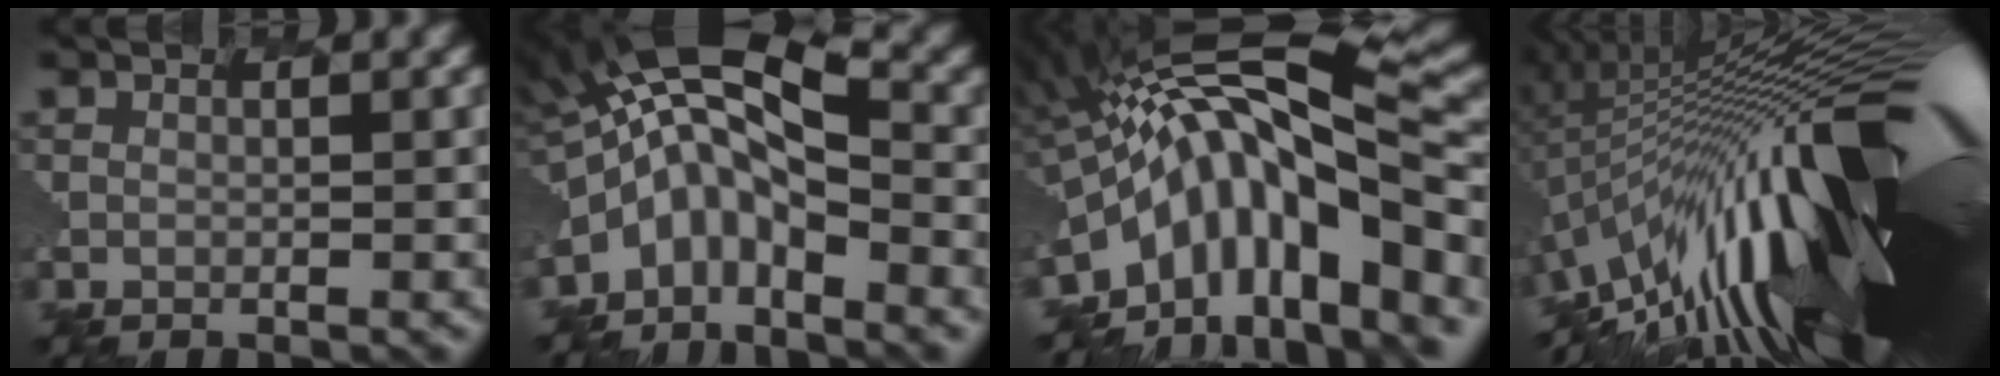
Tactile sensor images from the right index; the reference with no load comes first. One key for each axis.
{"total": 6.7, "fx": -2.5, "fy": 2.5, "fz": 5.7, "tx": -0.125, "ty": 0.020, "tz": -0.073}
{"total": 12.0, "fx": -4.2, "fy": 4.7, "fz": 10.2, "tx": -0.170, "ty": 0.032, "tz": -0.079}
{"total": 17.8, "fx": -1.4, "fy": 5.7, "fz": 16.8, "tx": -0.236, "ty": 0.007, "tz": -0.040}